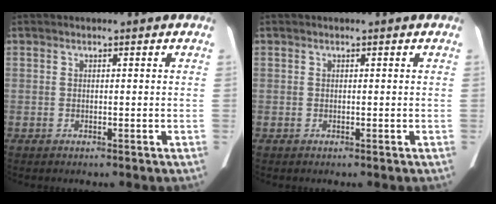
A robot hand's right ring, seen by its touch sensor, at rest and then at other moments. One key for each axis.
{"total": 0.0}